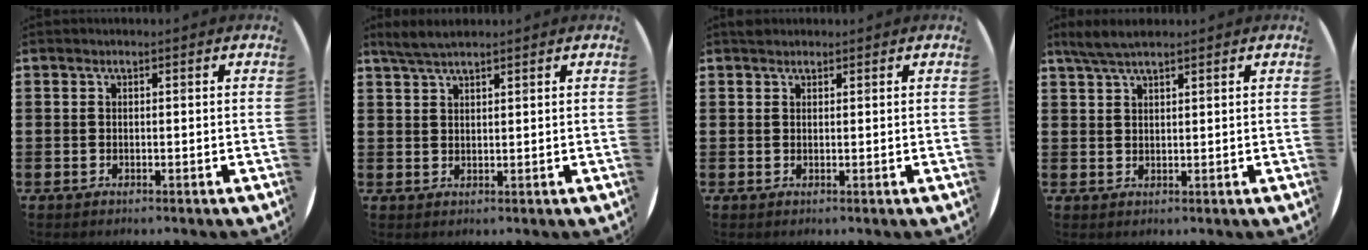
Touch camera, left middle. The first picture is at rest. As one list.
[{"total": 2.9, "force": [2.5, 0.4, 1.4], "torque": [-0.032, 0.002, 0.047]}, {"total": 0.8, "force": [0.8, 0.3, -0.1], "torque": [0.008, -0.001, 0.014]}, {"total": 3.3, "force": [2.8, 0.4, 1.8], "torque": [-0.041, 0.003, 0.051]}]